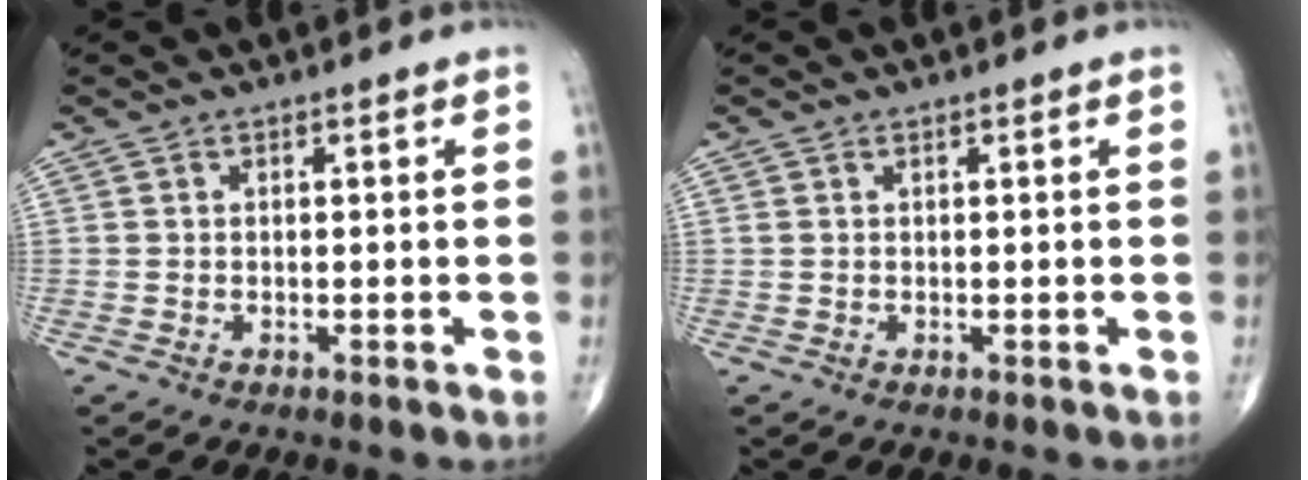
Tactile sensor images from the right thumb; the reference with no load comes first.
{"total": 0.5, "force": [0.3, 0.3, 0.3], "torque": [-0.007, 0.006, 0.009]}